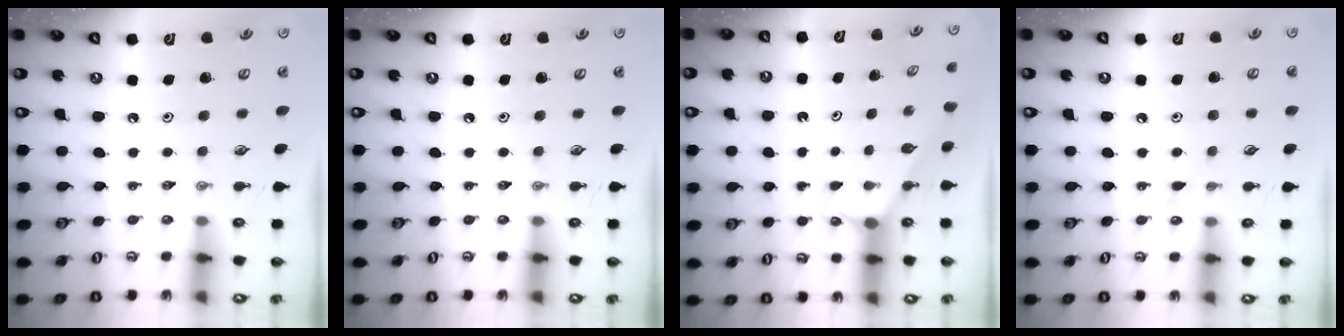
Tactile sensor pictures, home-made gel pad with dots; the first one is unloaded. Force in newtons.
{"total": 0.0}
{"total": 1.0, "press": 0.9, "slide": 0.2}
{"total": 3.9, "press": 3.8, "slide": 0.5}